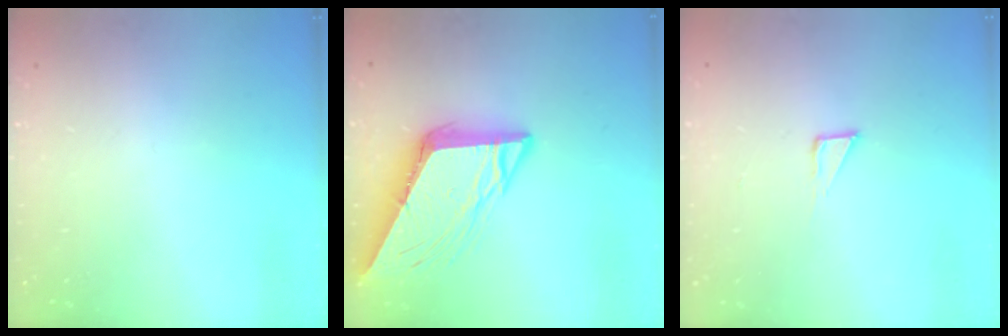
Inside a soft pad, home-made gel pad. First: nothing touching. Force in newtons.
{"total": 11.0, "press": 10.9, "slide": 1.2}
{"total": 2.6, "press": 2.6, "slide": 0.1}